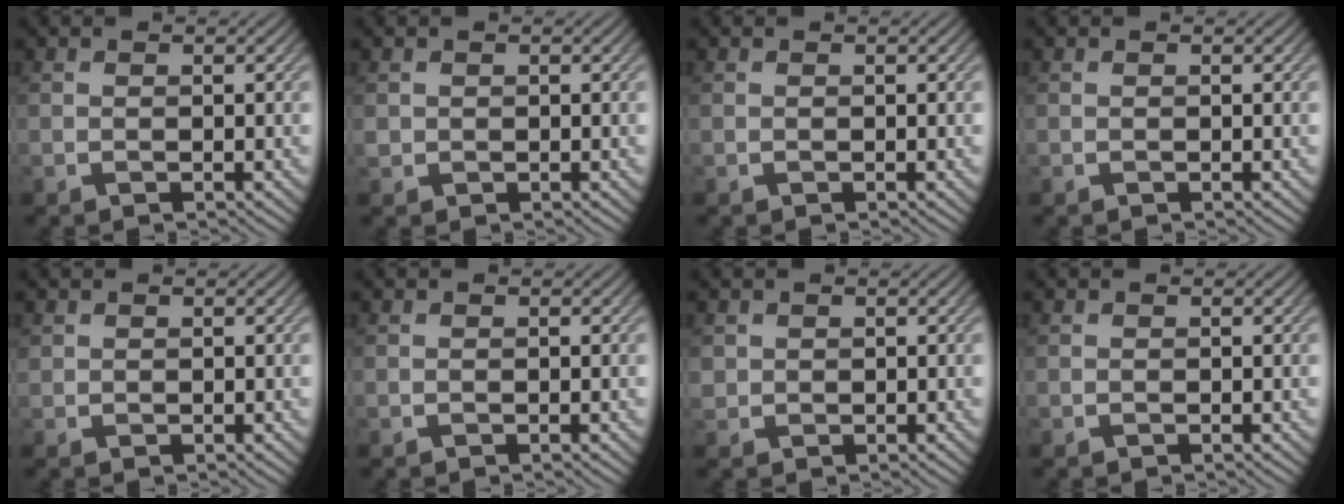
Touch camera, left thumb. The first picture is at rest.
{"total": 0.8, "force": [0.3, 0.7, 0.1], "torque": [-0.004, -0.003, 0.006]}
{"total": 0.0}
{"total": 0.0}
{"total": 0.6, "force": [0.5, 0.3, 0.1], "torque": [-0.002, -0.001, 0.012]}
{"total": 0.0}
{"total": 1.0, "force": [0.5, 0.9, 0.1], "torque": [-0.004, -0.003, 0.011]}
{"total": 0.0}